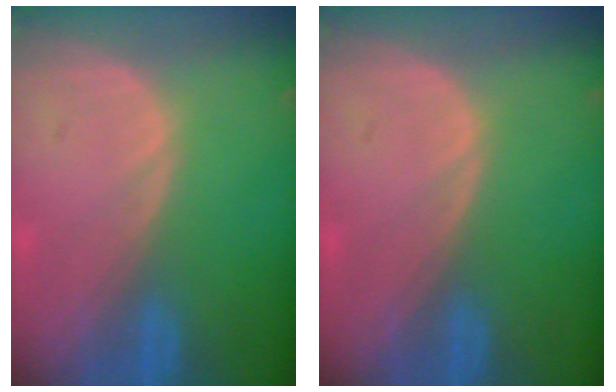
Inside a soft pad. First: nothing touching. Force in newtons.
{"total": 0.0}